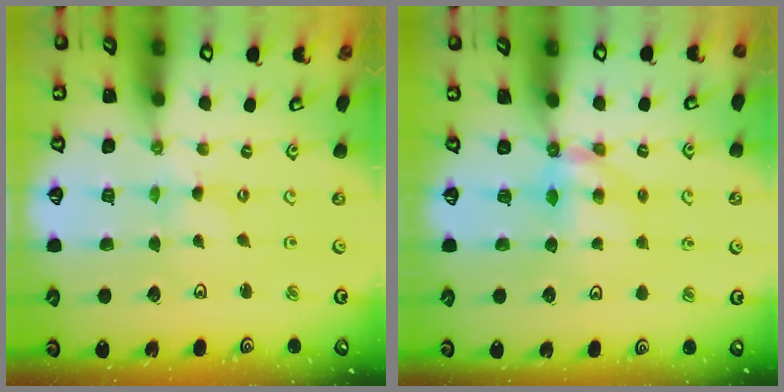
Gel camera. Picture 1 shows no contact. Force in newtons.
{"total": 5.8, "press": 5.8, "slide": 0.2}